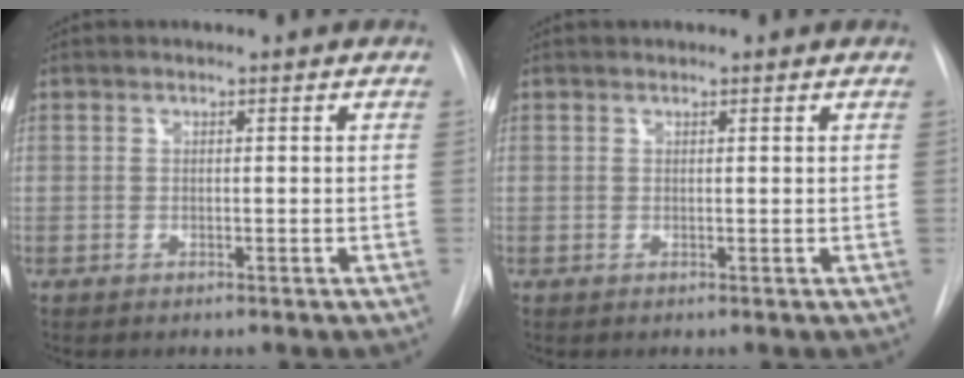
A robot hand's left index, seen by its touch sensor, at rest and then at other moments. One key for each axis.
{"total": 0.8, "fx": 0.6, "fy": 0.3, "fz": 0.4, "tx": -0.011, "ty": 0.010, "tz": 0.009}